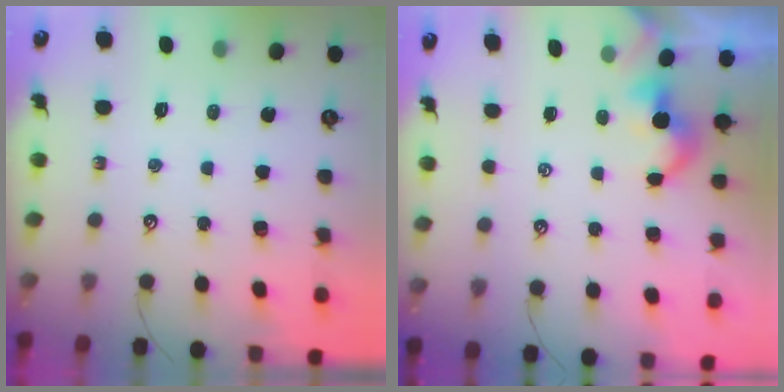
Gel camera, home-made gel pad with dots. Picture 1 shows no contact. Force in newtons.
{"total": 2.9, "press": 2.9, "slide": 0.2}